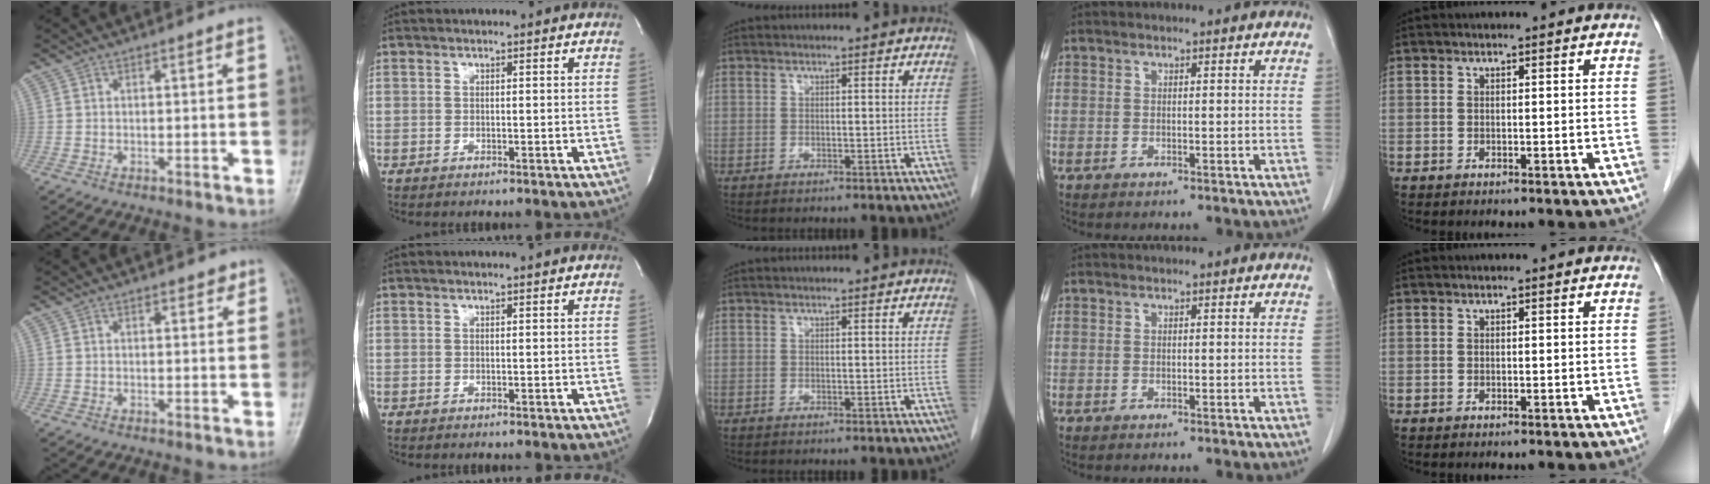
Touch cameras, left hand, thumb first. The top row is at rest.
{"thumb": {"total": 2.3, "force": [1.6, 1.2, 1.2], "torque": [-0.002, -0.006, 0.017]}, "index": {"total": 1.1, "force": [1.0, -0.1, 0.4], "torque": [-0.007, 0.004, 0.015]}}